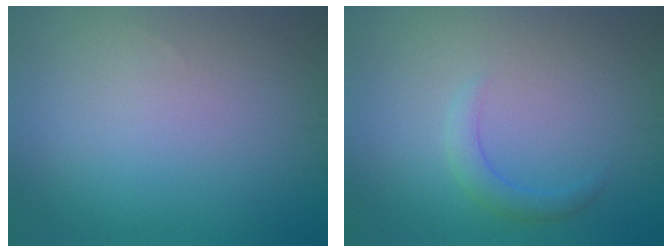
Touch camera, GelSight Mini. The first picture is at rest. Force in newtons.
{"total": 1.7, "press": 1.7, "slide": 0.1}